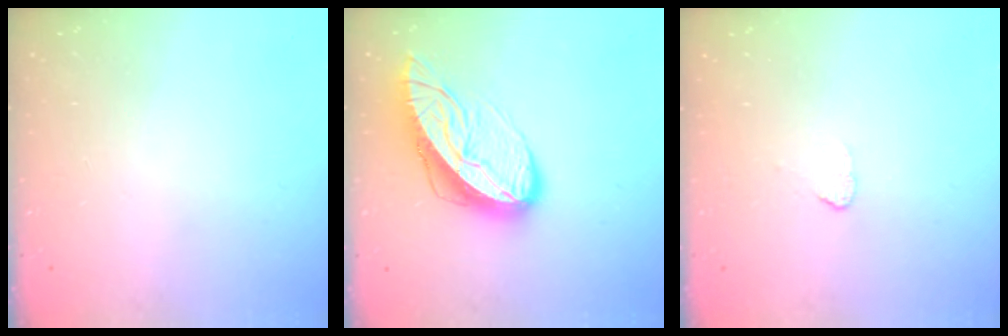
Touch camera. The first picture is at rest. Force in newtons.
{"total": 11.6, "press": 11.5, "slide": 1.4}
{"total": 2.6, "press": 2.6, "slide": 0.2}